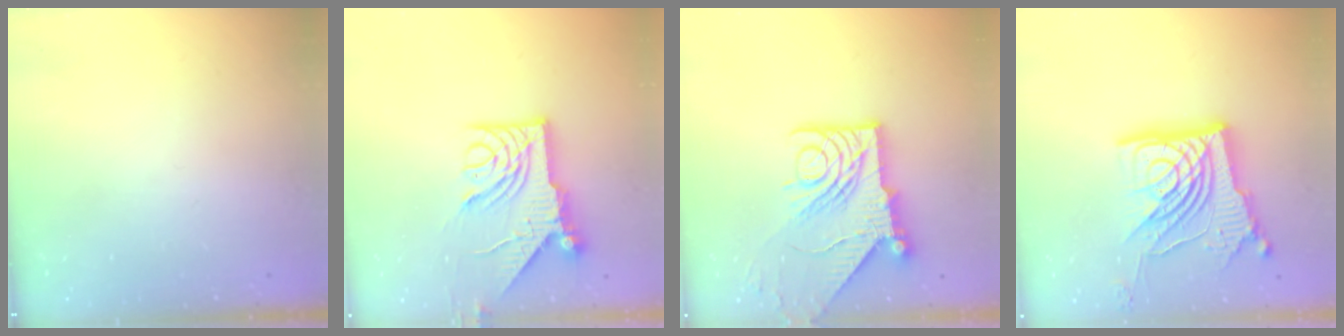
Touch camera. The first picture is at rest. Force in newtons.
{"total": 12.8, "press": 12.8, "slide": 0.8}
{"total": 15.2, "press": 15.1, "slide": 1.8}
{"total": 22.5, "press": 22.4, "slide": 2.7}